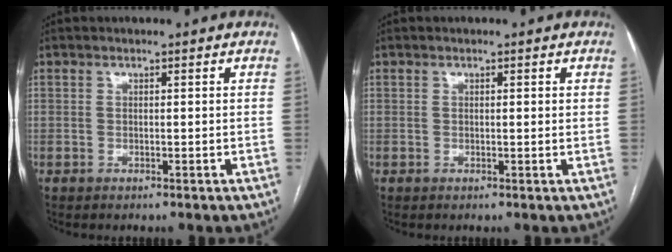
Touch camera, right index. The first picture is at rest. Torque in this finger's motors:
{"motor_torque": [-0.36, 0.30, -0.03, 0.00]}